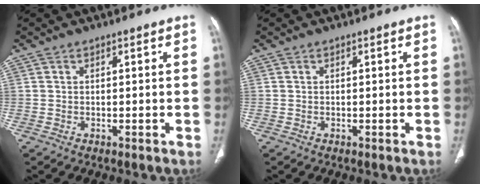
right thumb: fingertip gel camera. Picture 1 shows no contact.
{"total": 0.0}